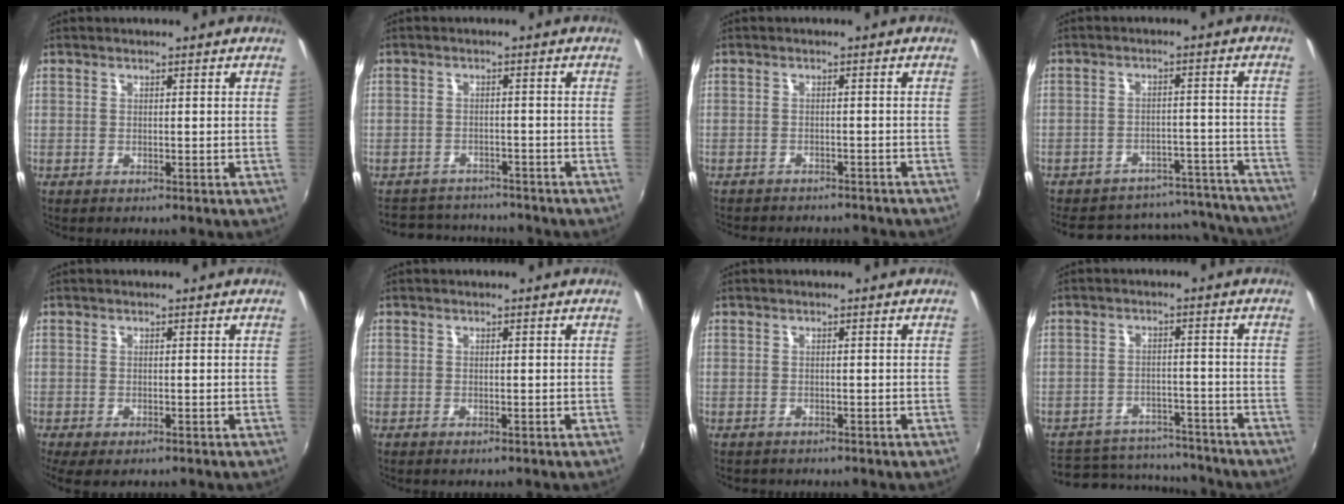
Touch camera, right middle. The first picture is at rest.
{"total": 8.7, "force": [-7.9, 3.1, 1.6], "torque": [-0.046, 0.017, -0.116]}
{"total": 7.9, "force": [-7.1, 2.1, 2.5], "torque": [-0.064, -0.015, -0.099]}
{"total": 22.7, "force": [-20.4, 7.9, 6.3], "torque": [-0.117, 0.051, -0.235]}
{"total": 3.3, "force": [-1.7, 1.3, 2.4], "torque": [-0.046, -0.017, -0.023]}
{"total": 0.0}
{"total": 0.6, "force": [-0.4, 0.5, 0.0], "torque": [-0.002, -0.002, -0.005]}
{"total": 13.7, "force": [-11.8, 5.9, 3.6], "torque": [-0.095, 0.026, -0.151]}